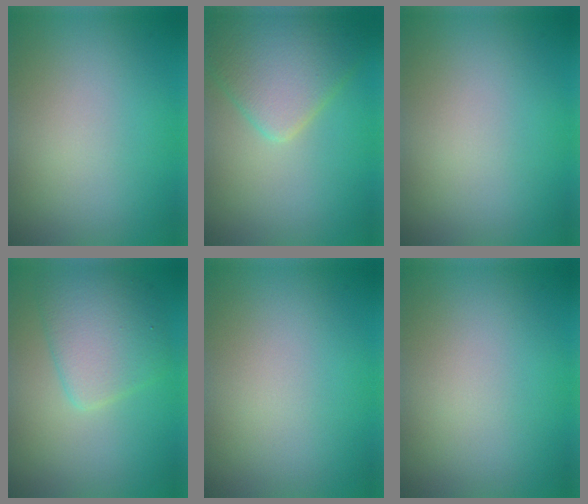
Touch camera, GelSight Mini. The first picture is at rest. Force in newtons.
{"total": 5.7, "press": 5.7, "slide": 0.3}
{"total": 0.0}
{"total": 4.3, "press": 4.3, "slide": 0.2}
{"total": 0.0}
{"total": 0.0}